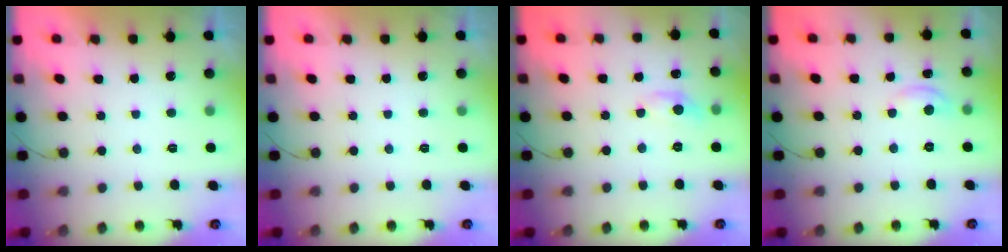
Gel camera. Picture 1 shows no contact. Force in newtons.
{"total": 0.0}
{"total": 6.2, "press": 6.2, "slide": 0.6}
{"total": 3.7, "press": 3.7, "slide": 0.3}